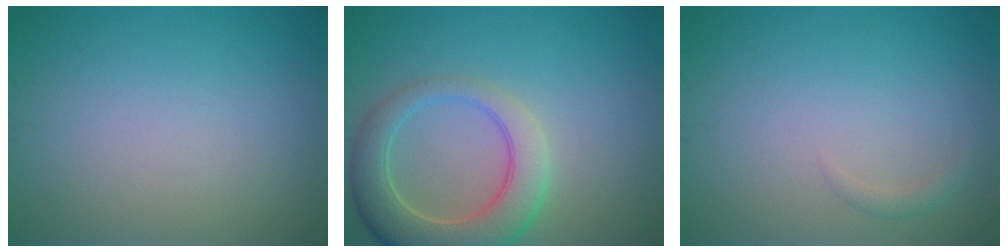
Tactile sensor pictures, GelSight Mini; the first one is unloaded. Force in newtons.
{"total": 6.4, "press": 6.3, "slide": 0.8}
{"total": 0.8, "press": 0.8, "slide": 0.1}